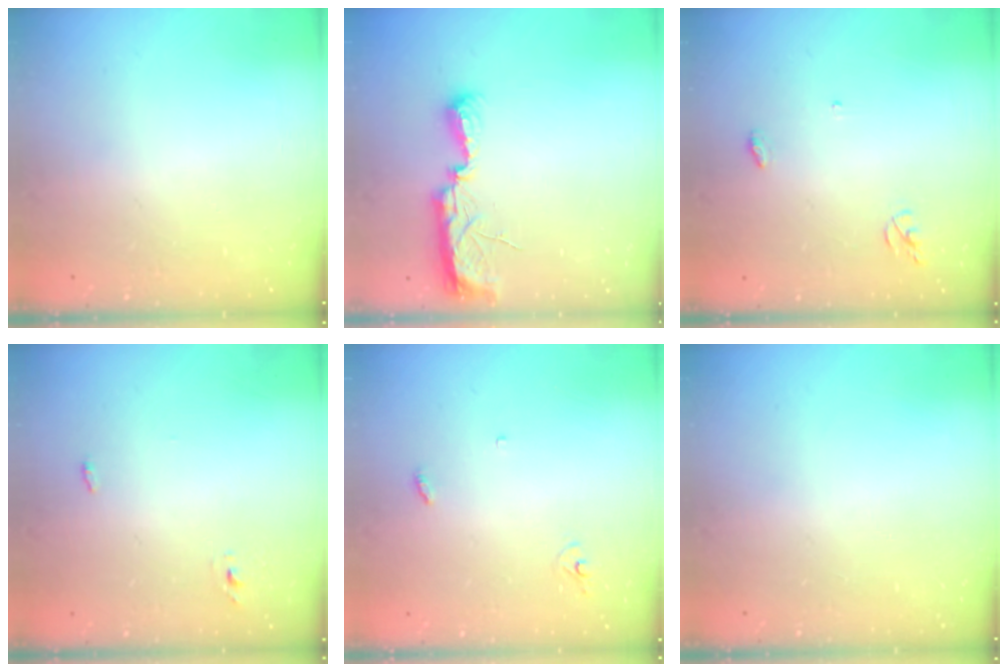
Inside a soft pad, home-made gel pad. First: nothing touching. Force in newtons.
{"total": 10.6, "press": 9.2, "slide": 5.3}
{"total": 3.7, "press": 3.7, "slide": 0.1}
{"total": 2.7, "press": 2.6, "slide": 0.8}
{"total": 2.9, "press": 2.9, "slide": 0.2}
{"total": 0.0}